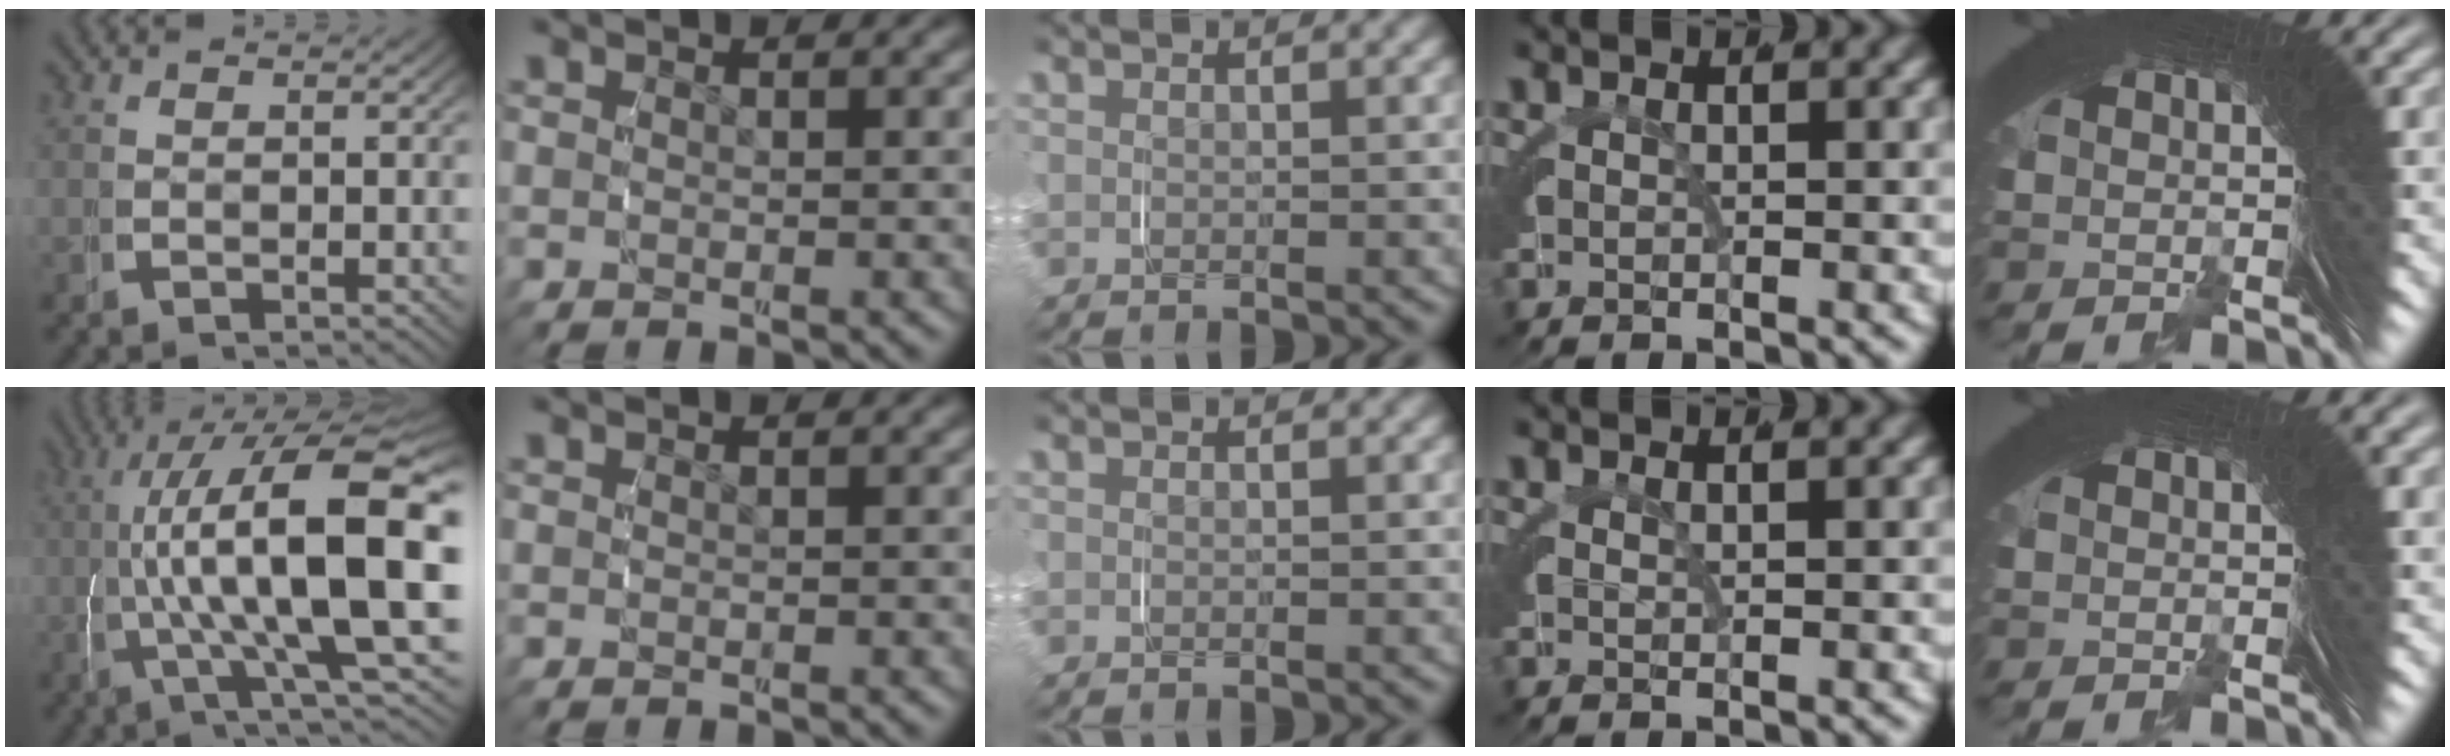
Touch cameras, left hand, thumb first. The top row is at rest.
{"thumb": {"total": 18.7, "force": [1.1, 8.6, 16.6], "torque": [-0.255, -0.016, 0.017]}, "ring": {"total": 0.7, "force": [0.5, -0.3, 0.3], "torque": [-0.004, -0.001, 0.010]}, "little": {"total": 1.3, "force": [0.5, 0.2, 1.2], "torque": [-0.007, 0.008, 0.002]}}